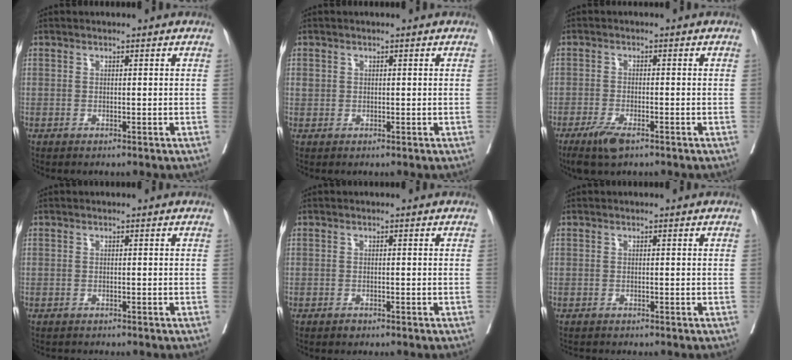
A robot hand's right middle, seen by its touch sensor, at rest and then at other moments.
{"total": 1.0, "force": [0.3, 0.9, 0.3], "torque": [-0.001, 0.005, 0.006]}
{"total": 4.5, "force": [-3.0, 1.2, 3.1], "torque": [-0.064, -0.008, -0.051]}
{"total": 1.2, "force": [-1.2, 0.3, 0.1], "torque": [-0.013, -0.006, -0.019]}
{"total": 0.5, "force": [-0.4, 0.2, 0.1], "torque": [-0.002, -0.001, -0.009]}
{"total": 0.8, "force": [-0.8, 0.1, 0.1], "torque": [-0.012, -0.006, -0.015]}